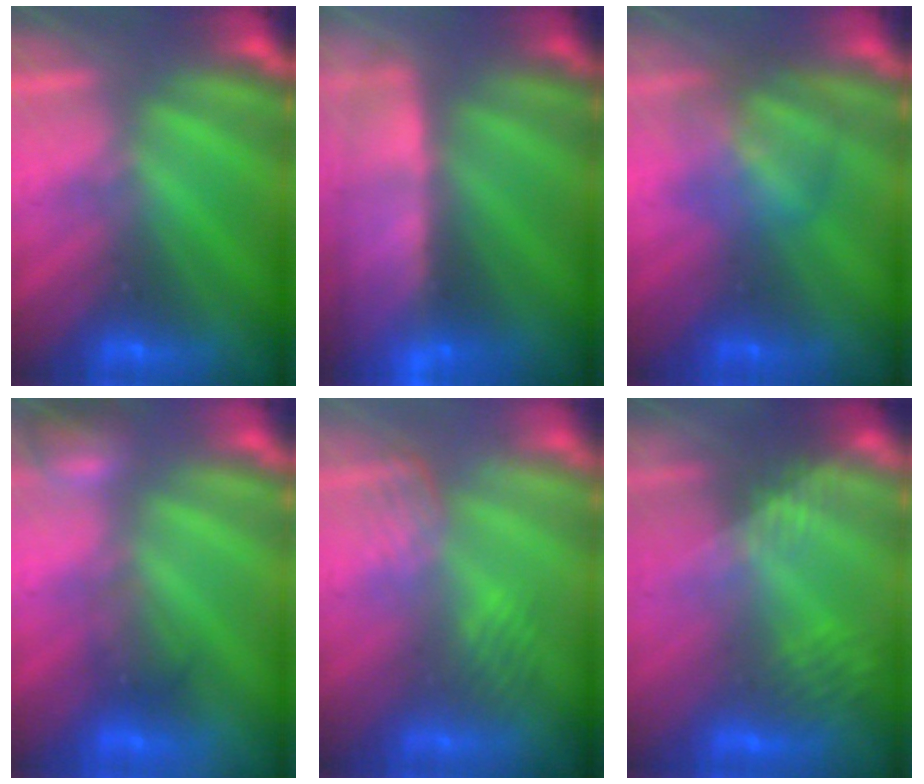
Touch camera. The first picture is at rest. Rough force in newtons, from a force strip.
{"total": 6.5}
{"total": 3.2}
{"total": 2.6}
{"total": 2.8}
{"total": 2.4}